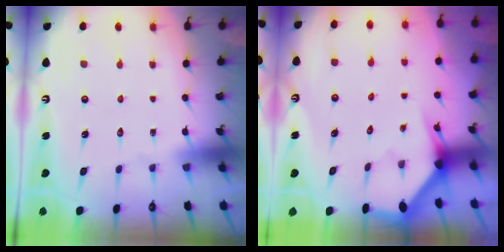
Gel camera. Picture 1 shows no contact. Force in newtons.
{"total": 3.2, "press": 3.2, "slide": 0.2}